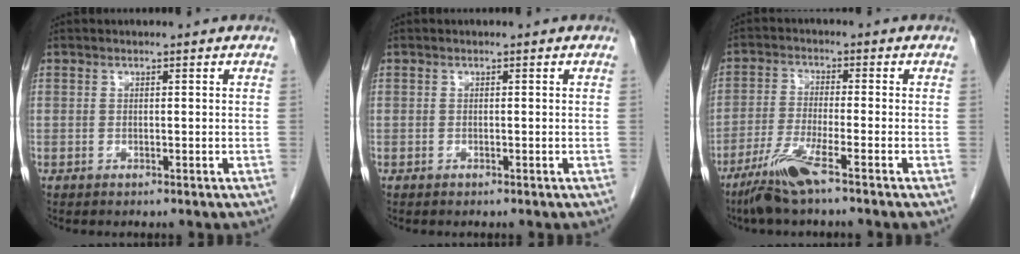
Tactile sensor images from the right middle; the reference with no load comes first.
{"total": 0.0}
{"total": 7.0, "force": [-4.6, -0.5, 5.2], "torque": [-0.109, -0.021, -0.094]}